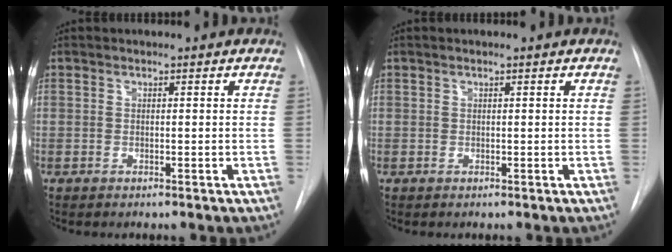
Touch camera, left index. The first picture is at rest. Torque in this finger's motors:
{"motor_torque": [0.10, -0.02, 0.05, 0.00]}